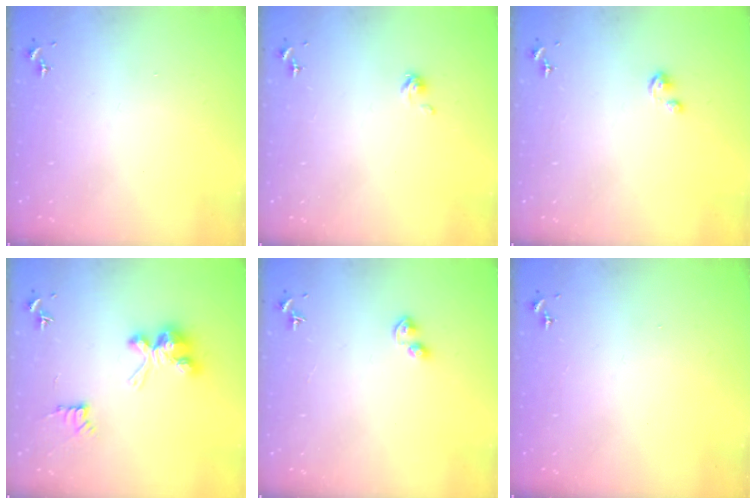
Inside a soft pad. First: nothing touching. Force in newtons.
{"total": 2.4, "press": 2.4, "slide": 0.3}
{"total": 2.2, "press": 2.2, "slide": 0.2}
{"total": 10.6, "press": 10.6, "slide": 0.3}
{"total": 3.8, "press": 3.8, "slide": 0.6}
{"total": 0.0}